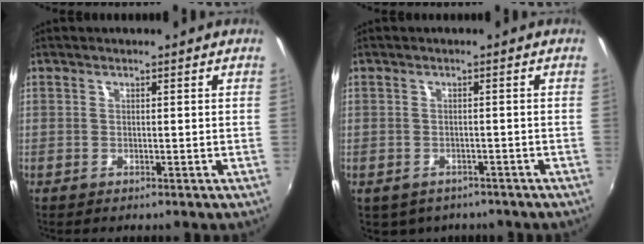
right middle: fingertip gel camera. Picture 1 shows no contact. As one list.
[{"total": 4.4, "force": [-3.1, 2.8, 1.5], "torque": [-0.038, -0.017, -0.037]}]